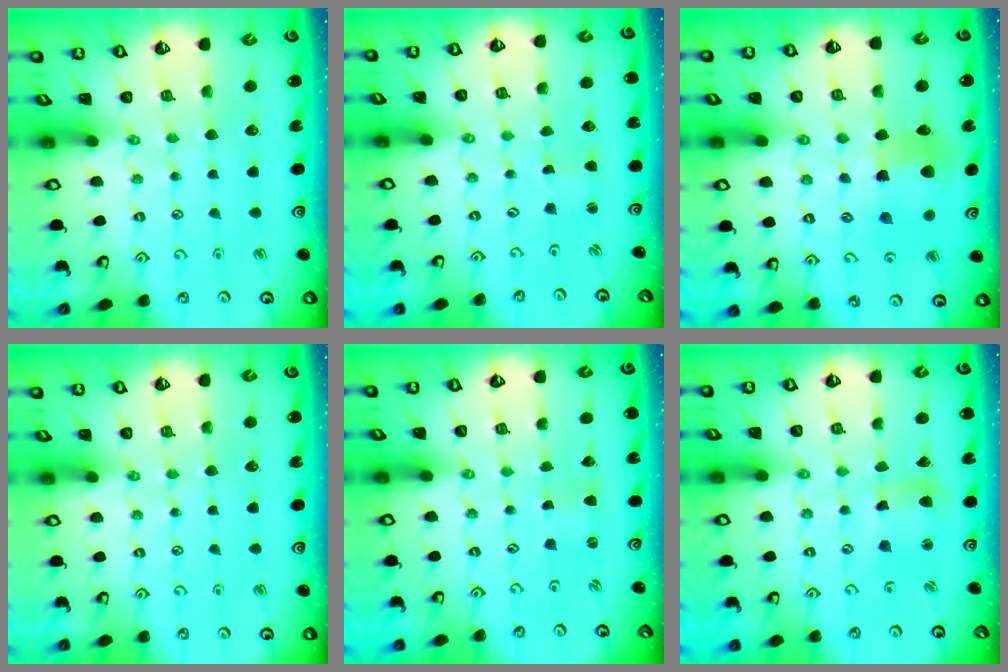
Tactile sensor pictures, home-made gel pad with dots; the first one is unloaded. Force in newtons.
{"total": 0.0}
{"total": 9.2, "press": 9.1, "slide": 1.2}
{"total": 0.0}
{"total": 0.0}
{"total": 6.3, "press": 6.2, "slide": 0.7}